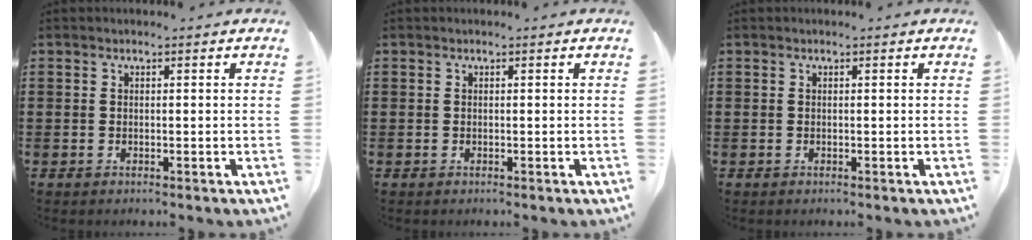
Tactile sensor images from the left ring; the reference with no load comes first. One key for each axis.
{"total": 0.0}
{"total": 0.0}